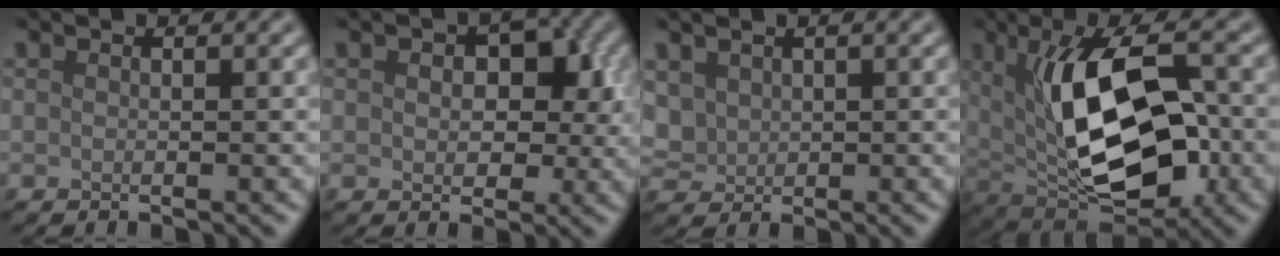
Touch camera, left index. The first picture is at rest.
{"total": 5.7, "force": [1.0, 3.7, 4.2], "torque": [-0.054, 0.000, 0.010]}
{"total": 2.2, "force": [0.8, 1.9, 0.9], "torque": [-0.028, -0.001, 0.020]}
{"total": 11.2, "force": [0.8, 5.2, 9.9], "torque": [-0.159, 0.005, 0.010]}